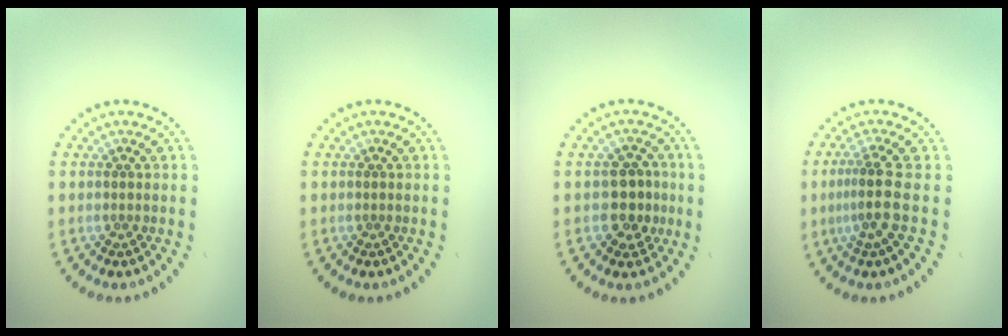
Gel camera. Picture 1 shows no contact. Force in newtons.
{"total": 0.0}
{"total": 2.8, "press": 2.7, "slide": 0.9}
{"total": 2.9, "press": 2.0, "slide": 2.1}